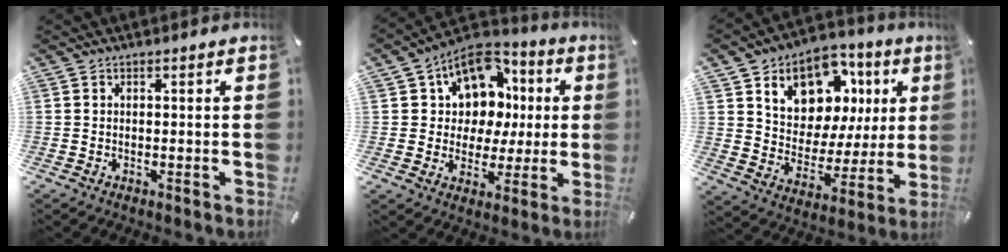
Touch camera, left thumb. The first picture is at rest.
{"total": 12.4, "force": [4.3, 10.8, 4.5], "torque": [-0.074, -0.023, 0.085]}
{"total": 12.3, "force": [6.5, 9.4, 4.5], "torque": [-0.080, -0.050, 0.120]}